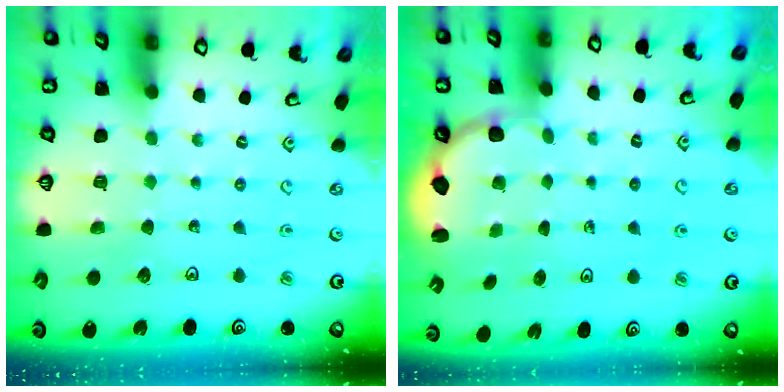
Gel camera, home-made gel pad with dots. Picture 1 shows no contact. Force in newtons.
{"total": 2.9, "press": 2.6, "slide": 1.2}